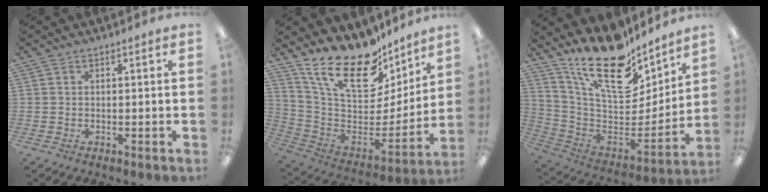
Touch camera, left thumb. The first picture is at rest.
{"total": 23.0, "force": [17.0, 9.9, 11.9], "torque": [-0.202, -0.123, 0.298]}
{"total": 22.1, "force": [16.5, 8.6, 11.9], "torque": [-0.198, -0.122, 0.288]}